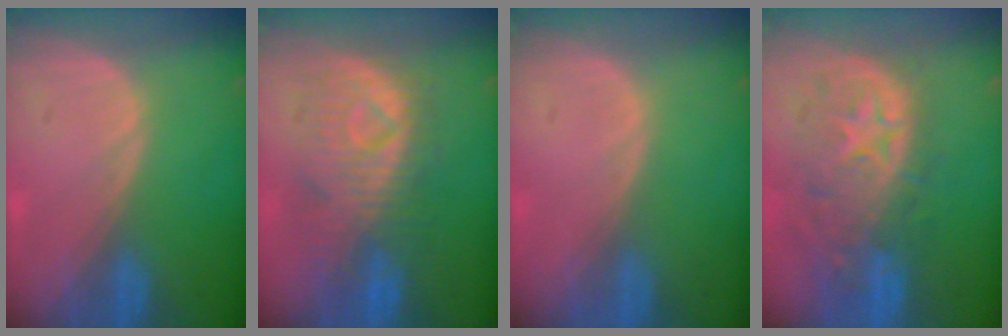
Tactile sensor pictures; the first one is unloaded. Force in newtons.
{"total": 9.4, "press": 9.0, "slide": 2.4}
{"total": 0.0}
{"total": 11.0, "press": 9.7, "slide": 5.1}